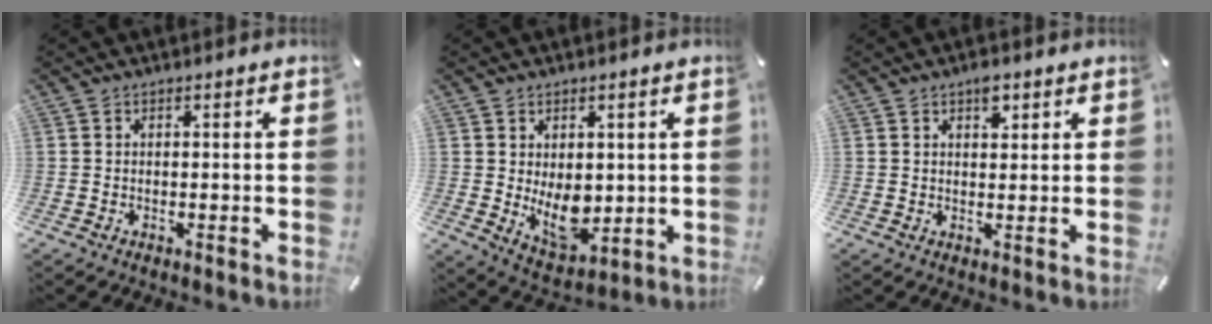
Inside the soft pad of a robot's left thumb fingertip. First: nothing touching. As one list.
[{"total": 9.3, "force": [0.0, 6.4, 6.8], "torque": [-0.101, -0.011, 0.004]}, {"total": 3.1, "force": [1.8, 1.8, 1.9], "torque": [-0.017, -0.006, 0.027]}]